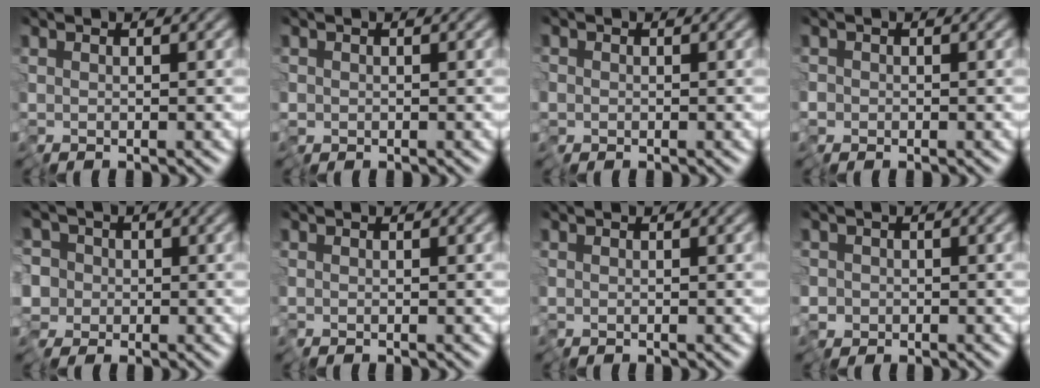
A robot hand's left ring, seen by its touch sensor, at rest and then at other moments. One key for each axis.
{"total": 0.7, "fx": -0.3, "fy": 0.6, "fz": 0.1, "tx": -0.002, "ty": -0.001, "tz": -0.008}
{"total": 0.8, "fx": -0.5, "fy": 0.6, "fz": -0.2, "tx": 0.006, "ty": -0.004, "tz": -0.011}
{"total": 0.9, "fx": -0.5, "fy": 0.8, "fz": 0.0, "tx": -0.001, "ty": -0.002, "tz": -0.014}
{"total": 3.4, "fx": -0.7, "fy": 3.3, "fz": 0.5, "tx": 0.000, "ty": 0.008, "tz": -0.035}
{"total": 0.0}
{"total": 0.0}
{"total": 1.6, "fx": -0.8, "fy": 1.4, "fz": 0.3, "tx": -0.011, "ty": -0.006, "tz": -0.019}